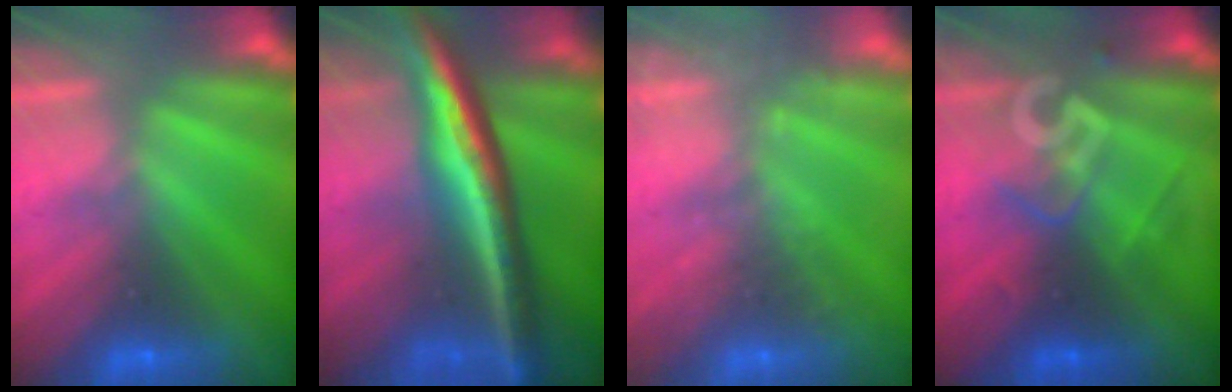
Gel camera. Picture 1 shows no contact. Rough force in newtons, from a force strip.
{"total": 5.8}
{"total": 1.9}
{"total": 2.7}